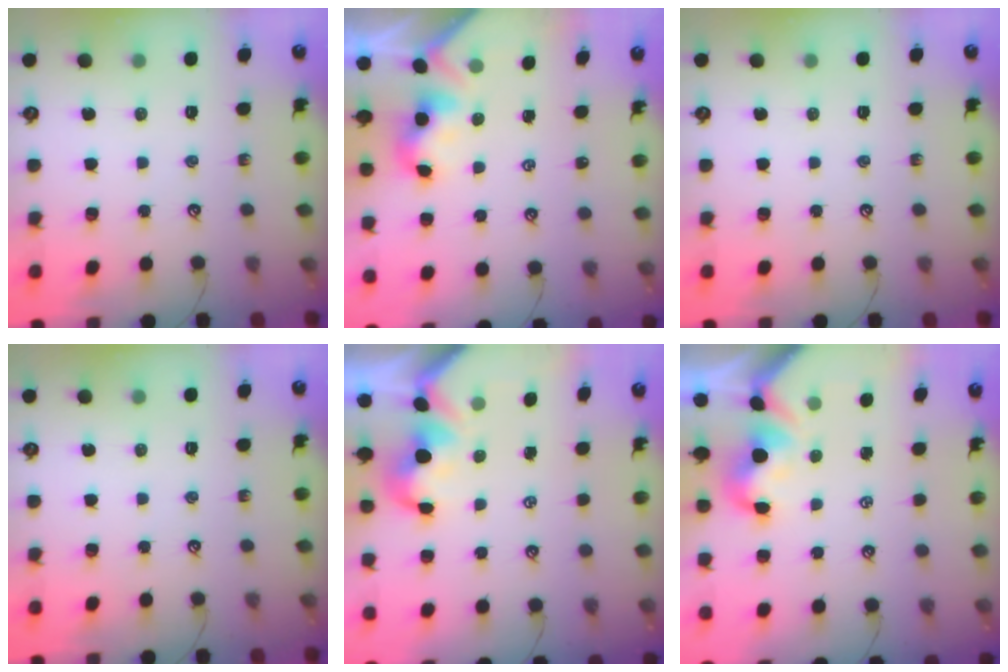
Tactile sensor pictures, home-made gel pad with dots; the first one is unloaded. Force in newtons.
{"total": 2.3, "press": 2.3, "slide": 0.2}
{"total": 0.0}
{"total": 0.0}
{"total": 0.8, "press": 0.6, "slide": 0.4}
{"total": 0.9, "press": 0.5, "slide": 0.7}